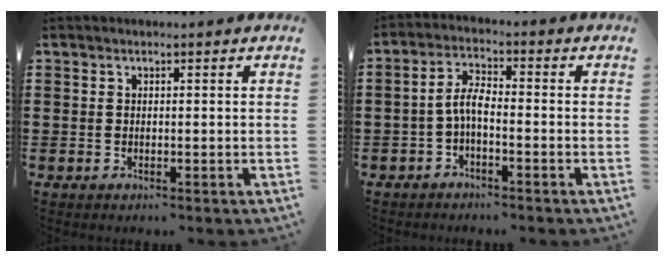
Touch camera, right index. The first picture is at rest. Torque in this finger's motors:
{"motor_torque": [0.58, -0.45, 0.20, 0.13]}